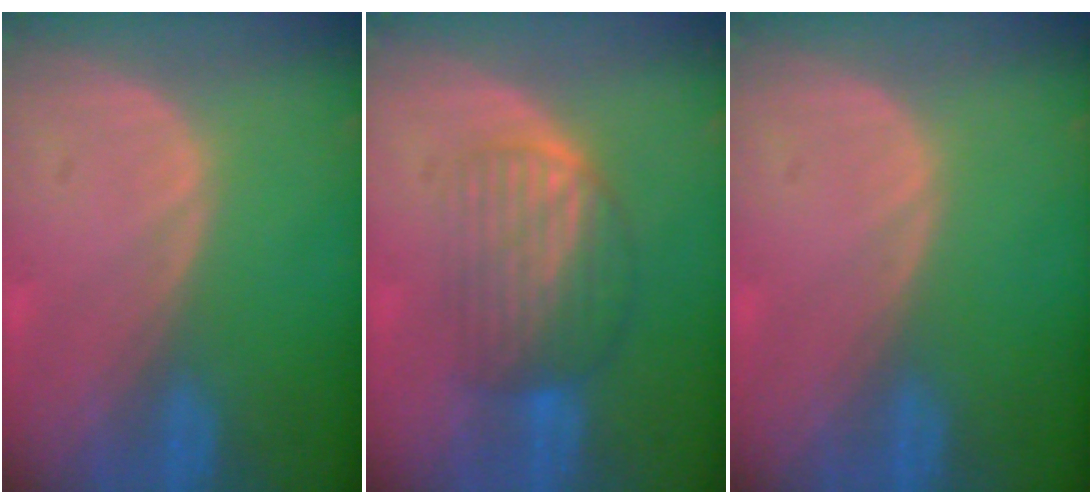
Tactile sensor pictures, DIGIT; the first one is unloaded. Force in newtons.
{"total": 6.5, "press": 6.3, "slide": 1.5}
{"total": 0.0}